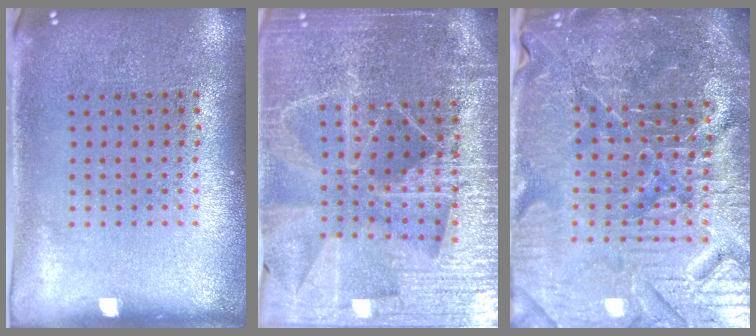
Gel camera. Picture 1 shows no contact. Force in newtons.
{"total": 5.4, "press": 4.8, "slide": 2.5}
{"total": 6.5, "press": 5.9, "slide": 2.8}